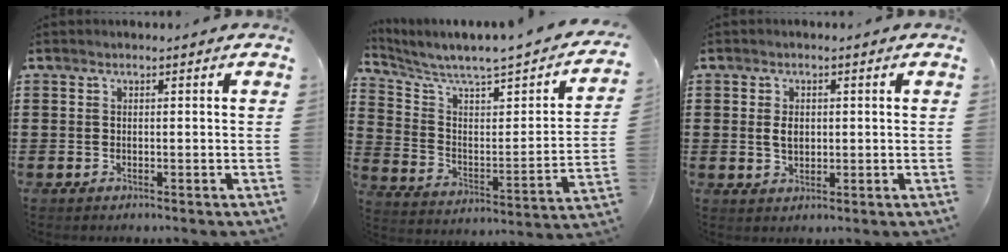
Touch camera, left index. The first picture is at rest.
{"total": 4.4, "force": [3.7, 0.3, 2.3], "torque": [-0.069, -0.044, 0.053]}
{"total": 2.7, "force": [0.4, 1.7, 2.0], "torque": [-0.044, 0.006, 0.007]}